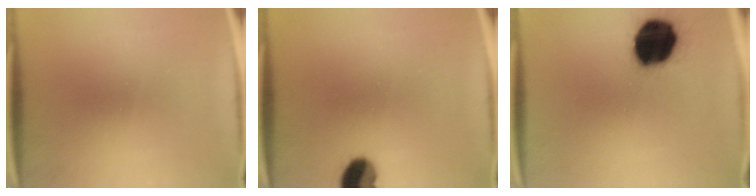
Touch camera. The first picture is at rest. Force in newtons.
{"total": 7.2}
{"total": 19.8}